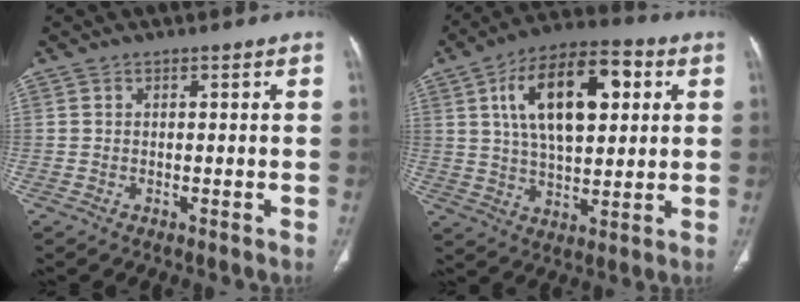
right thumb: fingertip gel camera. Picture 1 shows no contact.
{"total": 18.6, "force": [5.4, 9.3, 15.2], "torque": [-0.229, 0.007, 0.087]}